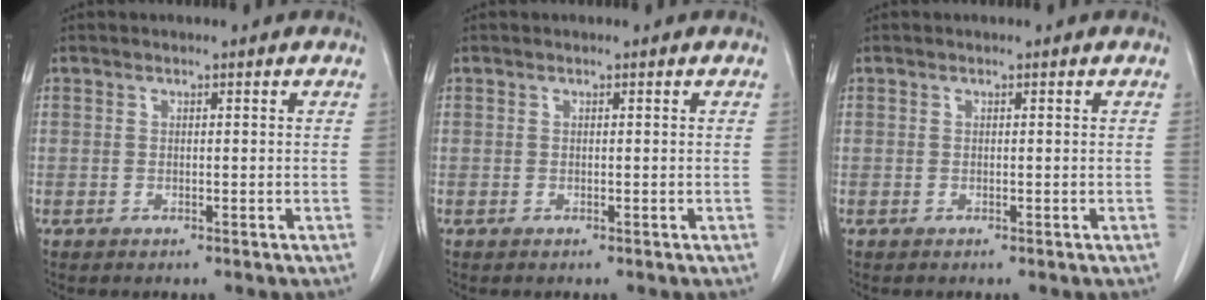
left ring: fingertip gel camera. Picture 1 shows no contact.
{"total": 0.0}
{"total": 0.0}